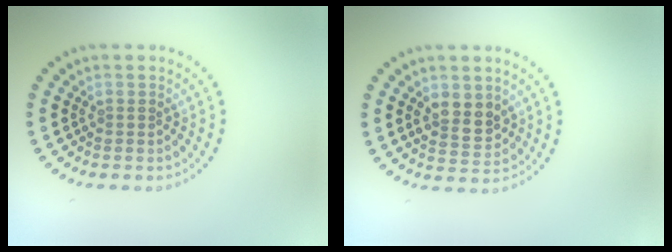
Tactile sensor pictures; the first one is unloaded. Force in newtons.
{"total": 3.0, "press": 2.9, "slide": 0.8}